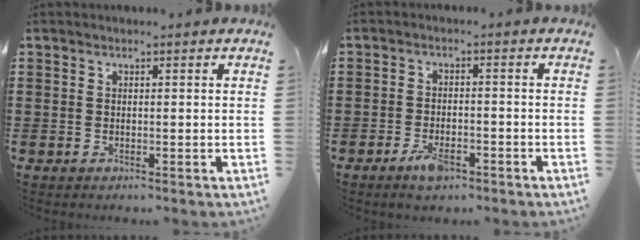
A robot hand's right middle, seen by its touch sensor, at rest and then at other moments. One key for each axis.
{"total": 4.0, "fx": -2.4, "fy": 1.5, "fz": 2.8, "tx": -0.059, "ty": -0.001, "tz": -0.045}